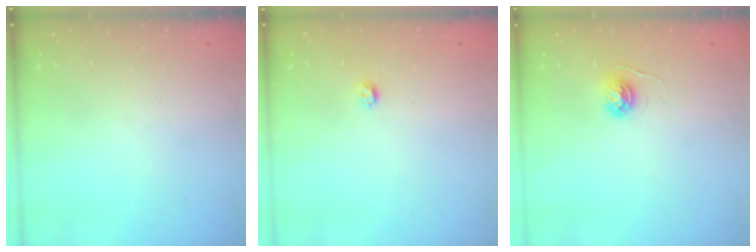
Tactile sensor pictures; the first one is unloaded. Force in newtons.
{"total": 3.2, "press": 3.2, "slide": 0.5}
{"total": 4.7, "press": 4.6, "slide": 0.4}